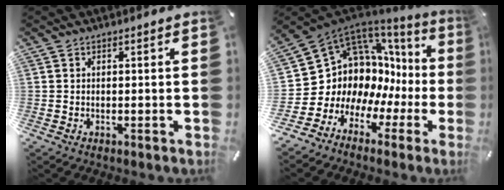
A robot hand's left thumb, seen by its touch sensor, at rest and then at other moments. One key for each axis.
{"total": 11.4, "fx": 3.9, "fy": 9.8, "fz": 4.4, "tx": -0.094, "ty": -0.071, "tz": 0.092}